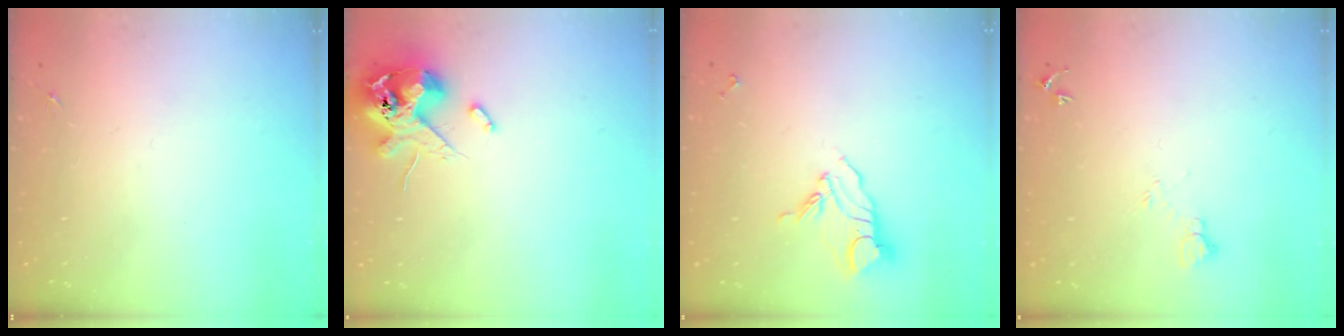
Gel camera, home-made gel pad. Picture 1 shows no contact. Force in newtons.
{"total": 13.1, "press": 12.9, "slide": 2.2}
{"total": 8.5, "press": 8.4, "slide": 0.9}
{"total": 4.2, "press": 4.1, "slide": 0.5}